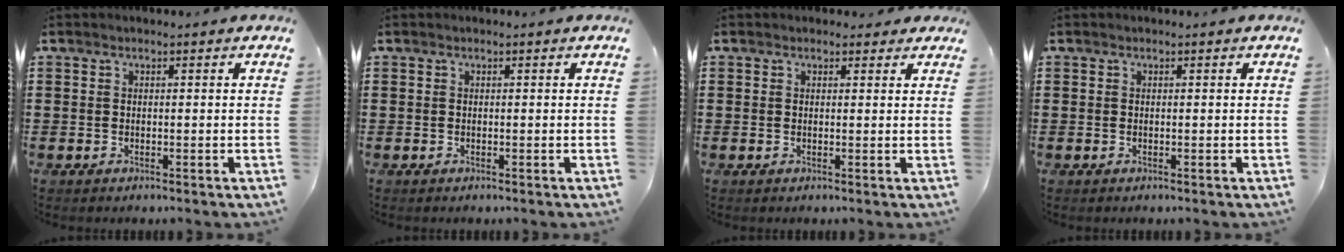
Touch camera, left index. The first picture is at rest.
{"total": 0.0}
{"total": 1.6, "force": [1.1, 1.1, 0.2], "torque": [-0.001, 0.004, 0.019]}
{"total": 0.0}